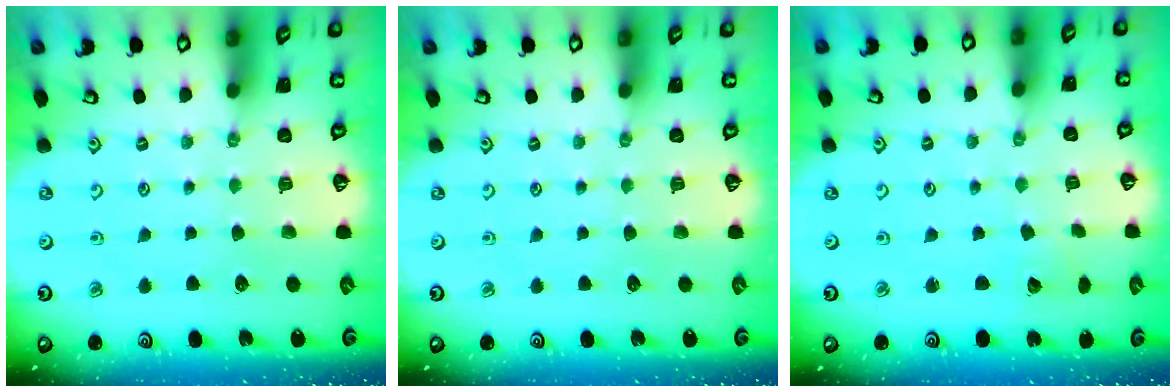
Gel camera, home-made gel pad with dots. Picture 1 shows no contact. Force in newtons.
{"total": 0.0}
{"total": 2.8, "press": 2.8, "slide": 0.1}